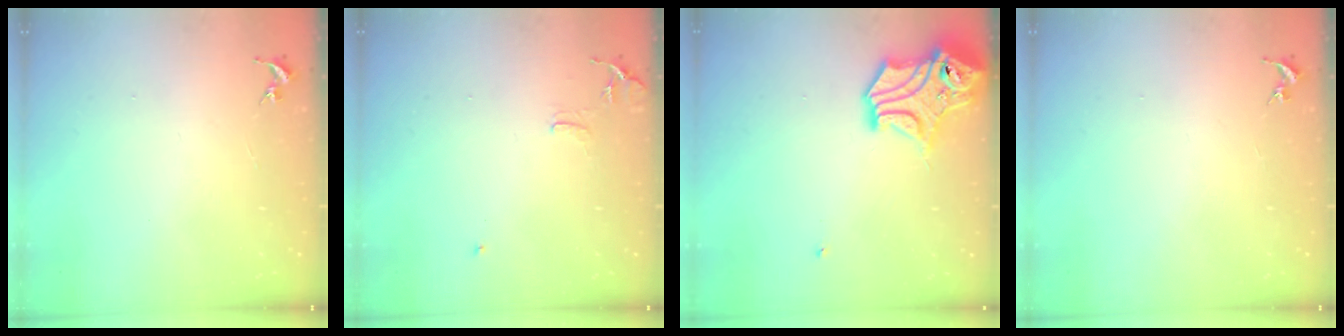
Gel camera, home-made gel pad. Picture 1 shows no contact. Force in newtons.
{"total": 8.1, "press": 8.0, "slide": 0.7}
{"total": 14.1, "press": 14.0, "slide": 1.9}
{"total": 0.0}